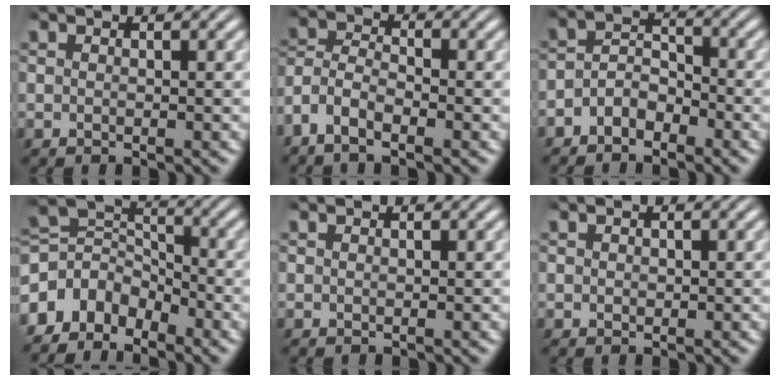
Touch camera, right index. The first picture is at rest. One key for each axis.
{"total": 5.4, "fx": -1.7, "fy": 4.6, "fz": 2.4, "tx": -0.073, "ty": -0.014, "tz": -0.039}
{"total": 4.3, "fx": -2.3, "fy": 3.2, "fz": 1.7, "tx": -0.026, "ty": -0.003, "tz": -0.050}
{"total": 8.9, "fx": -0.1, "fy": 7.4, "fz": 4.9, "tx": -0.109, "ty": -0.011, "tz": -0.012}
{"total": 0.0}
{"total": 0.0}